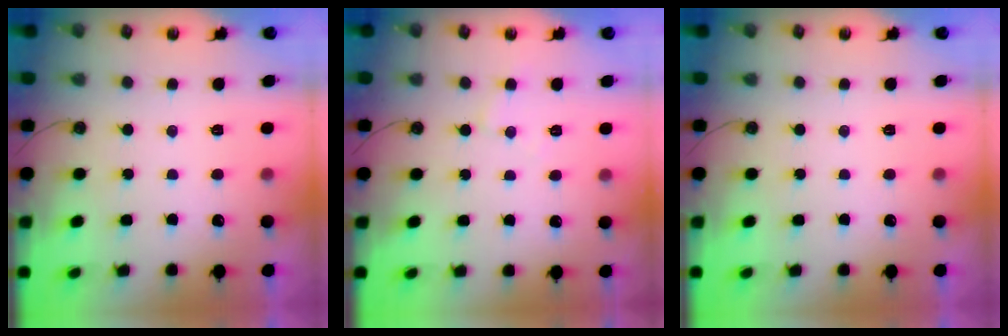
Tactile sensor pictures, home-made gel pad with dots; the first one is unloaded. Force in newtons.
{"total": 4.6, "press": 4.5, "slide": 0.6}
{"total": 0.0}